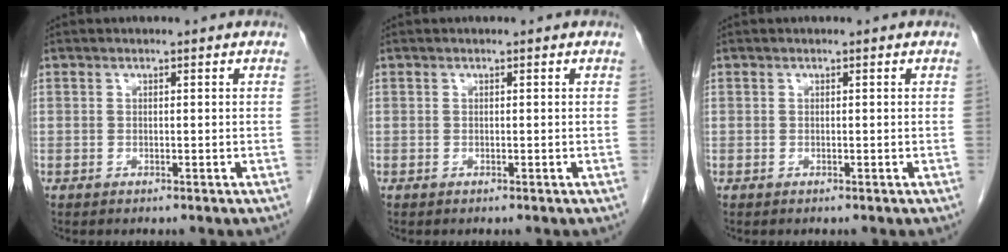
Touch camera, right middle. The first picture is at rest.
{"total": 0.0}
{"total": 0.0}